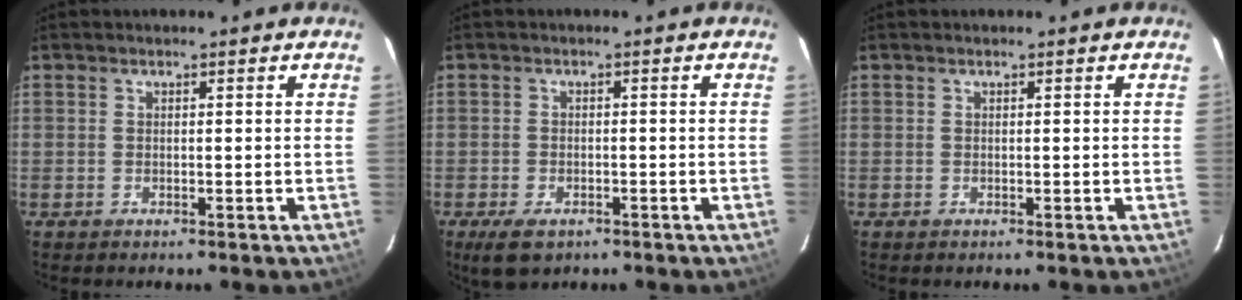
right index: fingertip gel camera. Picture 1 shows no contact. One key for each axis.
{"total": 5.3, "fx": -3.2, "fy": 2.8, "fz": 3.1, "tx": -0.073, "ty": -0.015, "tz": -0.054}
{"total": 0.0}